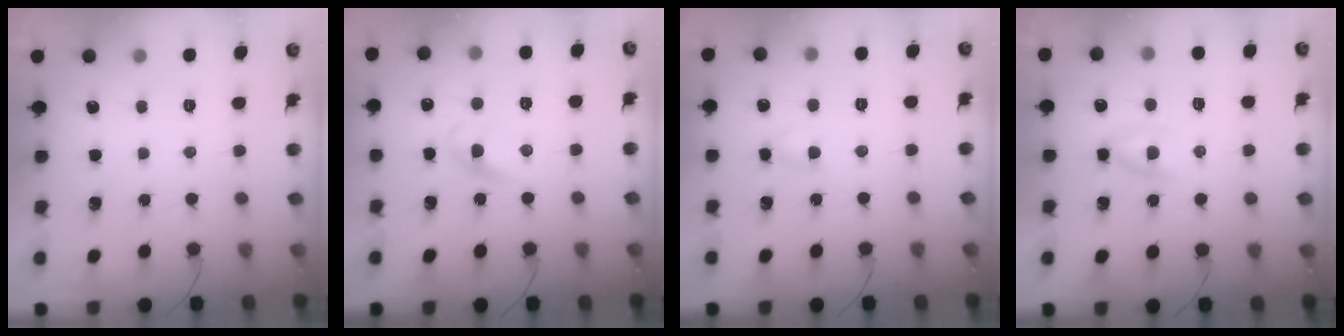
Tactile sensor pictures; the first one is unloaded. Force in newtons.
{"total": 2.7, "press": 2.5, "slide": 1.1}
{"total": 3.4, "press": 3.2, "slide": 1.2}
{"total": 2.6, "press": 2.4, "slide": 1.0}